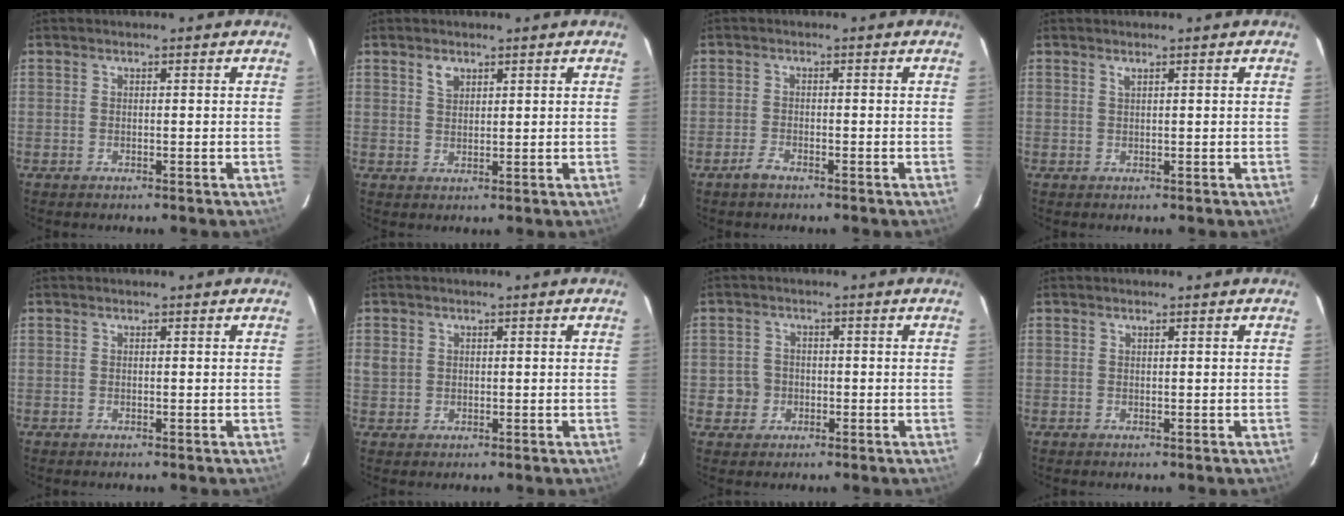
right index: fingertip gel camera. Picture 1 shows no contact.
{"total": 2.4, "force": [1.5, 1.5, 1.2], "torque": [-0.018, 0.006, 0.028]}
{"total": 2.1, "force": [-1.7, 0.7, 0.9], "torque": [-0.025, 0.000, -0.034]}
{"total": 0.5, "force": [0.4, -0.1, 0.3], "torque": [-0.006, 0.001, 0.006]}
{"total": 0.0}
{"total": 2.5, "force": [0.5, 2.3, 1.0], "torque": [-0.017, 0.004, 0.011]}
{"total": 3.7, "force": [-0.9, 3.5, 0.4], "torque": [-0.011, 0.012, -0.011]}
{"total": 0.0}